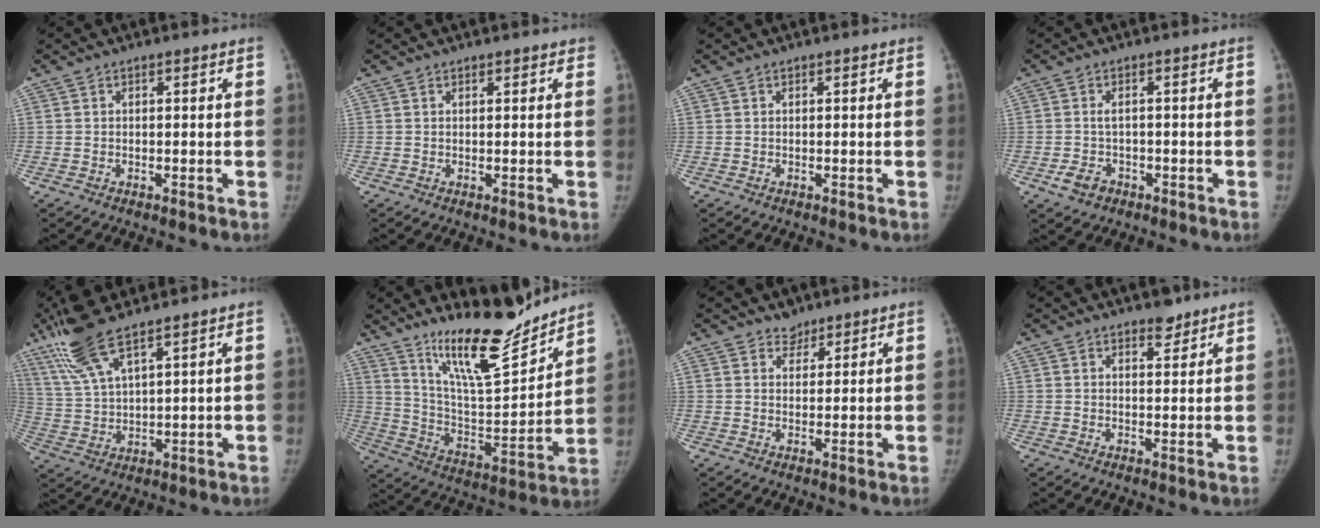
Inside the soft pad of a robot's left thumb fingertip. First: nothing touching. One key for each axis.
{"total": 0.8, "fx": 0.7, "fy": 0.4, "fz": 0.2, "tx": 0.004, "ty": -0.005, "tz": 0.007}
{"total": 0.0}
{"total": 3.7, "fx": -1.7, "fy": 2.7, "fz": 1.9, "tx": -0.032, "ty": 0.011, "tz": -0.024}
{"total": 11.6, "fx": 7.9, "fy": 2.7, "fz": 8.0, "tx": -0.175, "ty": -0.022, "tz": 0.167}
{"total": 18.5, "fx": 15.0, "fy": 4.0, "fz": 10.0, "tx": -0.125, "ty": -0.108, "tz": 0.263}
{"total": 2.5, "fx": 2.0, "fy": 1.5, "fz": 0.0, "tx": 0.019, "ty": -0.013, "tz": 0.026}
{"total": 2.9, "fx": 2.3, "fy": 1.3, "fz": 1.2, "tx": -0.004, "ty": -0.016, "tz": 0.033}